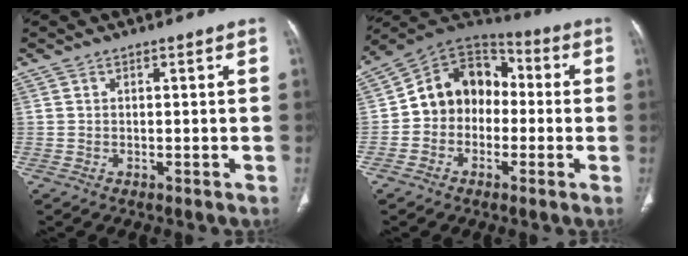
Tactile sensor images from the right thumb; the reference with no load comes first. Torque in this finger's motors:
{"motor_torque": [0.69, 0.71, 0.86, -0.88, 0.23]}